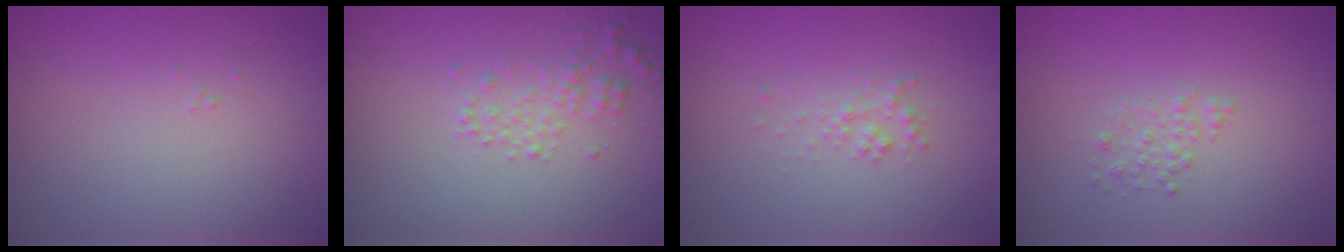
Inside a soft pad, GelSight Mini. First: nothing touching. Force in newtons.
{"total": 2.1, "press": 2.1, "slide": 0.1}
{"total": 1.1, "press": 1.1, "slide": 0.1}
{"total": 1.3, "press": 1.3, "slide": 0.0}